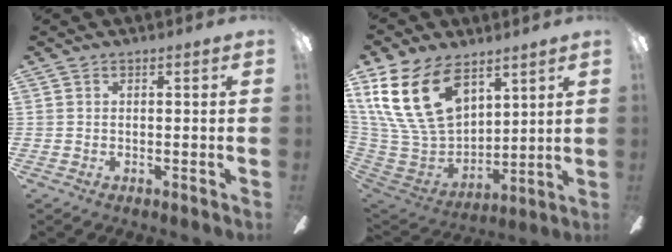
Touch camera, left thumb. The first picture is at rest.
{"total": 22.5, "force": [11.4, 13.9, 13.5], "torque": [-0.301, -0.050, 0.208]}